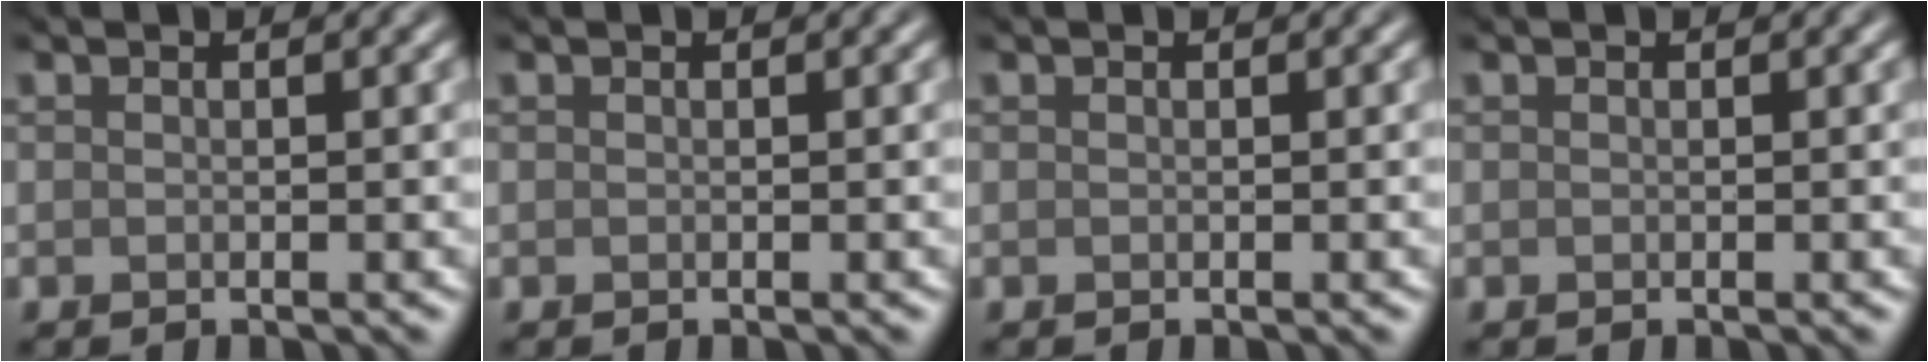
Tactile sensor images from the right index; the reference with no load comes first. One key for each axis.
{"total": 0.0}
{"total": 0.0}
{"total": 0.0}